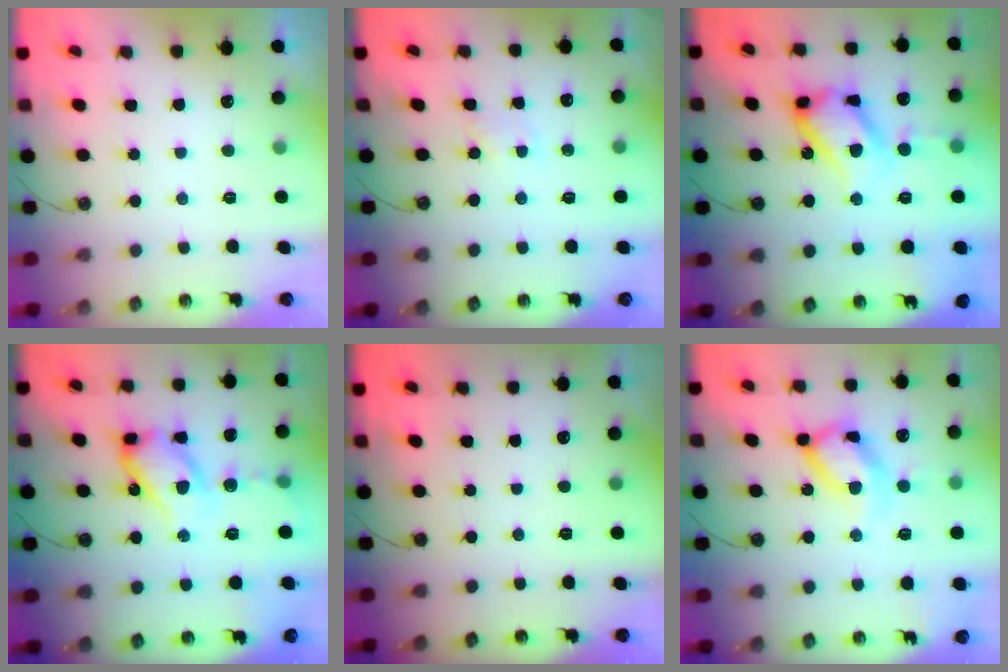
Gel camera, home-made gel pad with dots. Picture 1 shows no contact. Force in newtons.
{"total": 1.7, "press": 1.7, "slide": 0.2}
{"total": 22.7, "press": 22.6, "slide": 2.1}
{"total": 15.5, "press": 15.2, "slide": 3.1}
{"total": 0.0}
{"total": 15.7, "press": 15.6, "slide": 1.5}